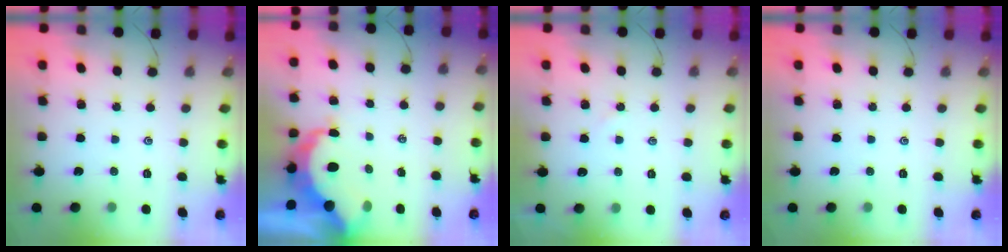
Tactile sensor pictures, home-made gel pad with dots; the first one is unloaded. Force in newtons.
{"total": 8.4, "press": 8.3, "slide": 1.0}
{"total": 2.7, "press": 2.7, "slide": 0.4}
{"total": 0.0}